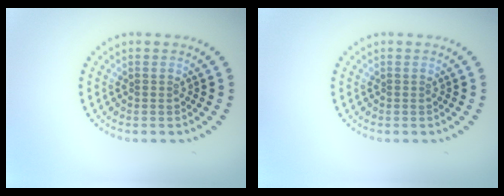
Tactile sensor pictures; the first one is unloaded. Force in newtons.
{"total": 0.0}